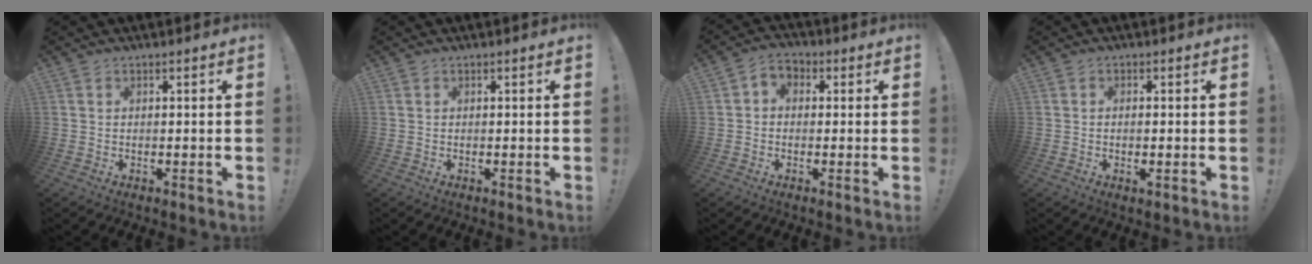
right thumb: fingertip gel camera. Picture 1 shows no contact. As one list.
[{"total": 0.0}, {"total": 3.7, "force": [-0.8, 2.9, 2.2], "torque": [-0.045, 0.007, -0.014]}, {"total": 1.5, "force": [-0.4, 0.4, 1.3], "torque": [-0.019, 0.001, -0.007]}]